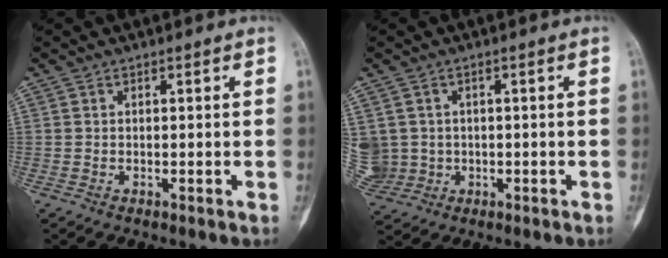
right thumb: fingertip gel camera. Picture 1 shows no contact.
{"total": 9.8, "force": [0.2, 9.2, 3.3], "torque": [-0.100, 0.023, 0.026]}